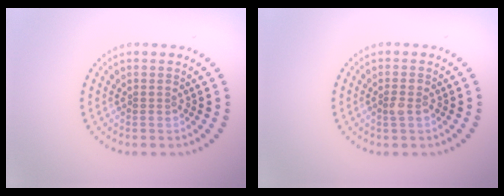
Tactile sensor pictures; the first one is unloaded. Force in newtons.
{"total": 1.1, "press": 1.1, "slide": 0.2}